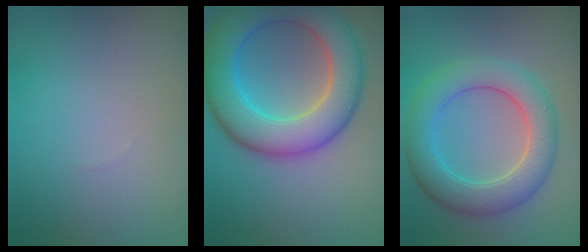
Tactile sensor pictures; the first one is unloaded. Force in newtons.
{"total": 9.5, "press": 9.5, "slide": 0.4}
{"total": 6.2, "press": 6.2, "slide": 0.3}